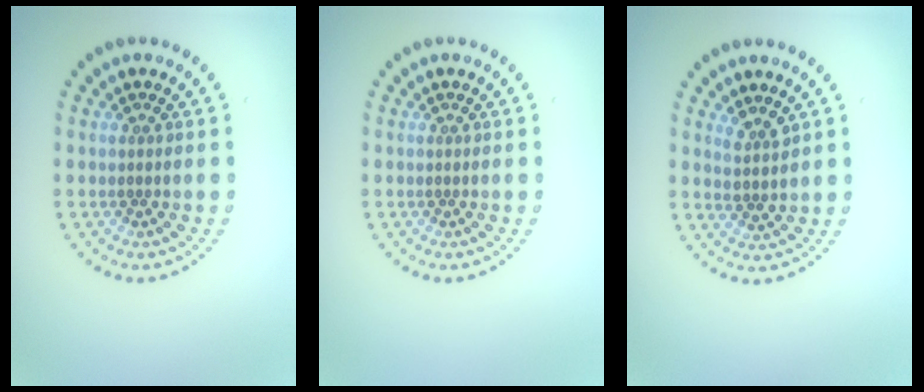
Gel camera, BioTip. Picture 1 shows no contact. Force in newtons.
{"total": 0.0}
{"total": 1.8, "press": 1.4, "slide": 1.2}